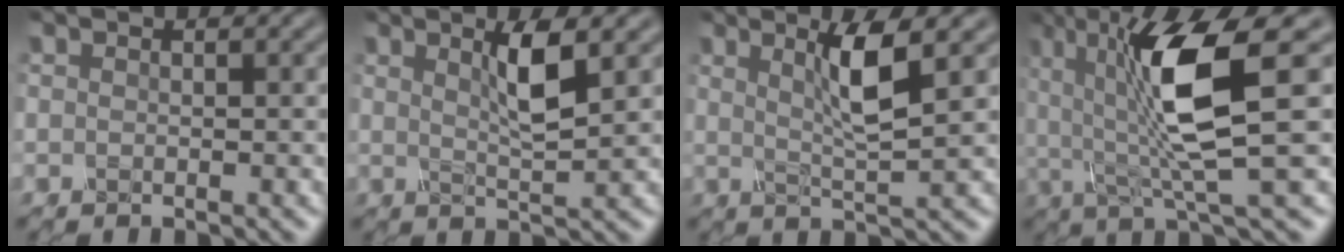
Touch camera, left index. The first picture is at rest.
{"total": 3.4, "force": [1.2, 0.6, 3.1], "torque": [-0.052, -0.005, 0.022]}
{"total": 4.0, "force": [1.2, 0.5, 3.8], "torque": [-0.068, -0.008, 0.026]}
{"total": 9.9, "force": [1.2, 2.2, 9.6], "torque": [-0.169, -0.004, 0.024]}